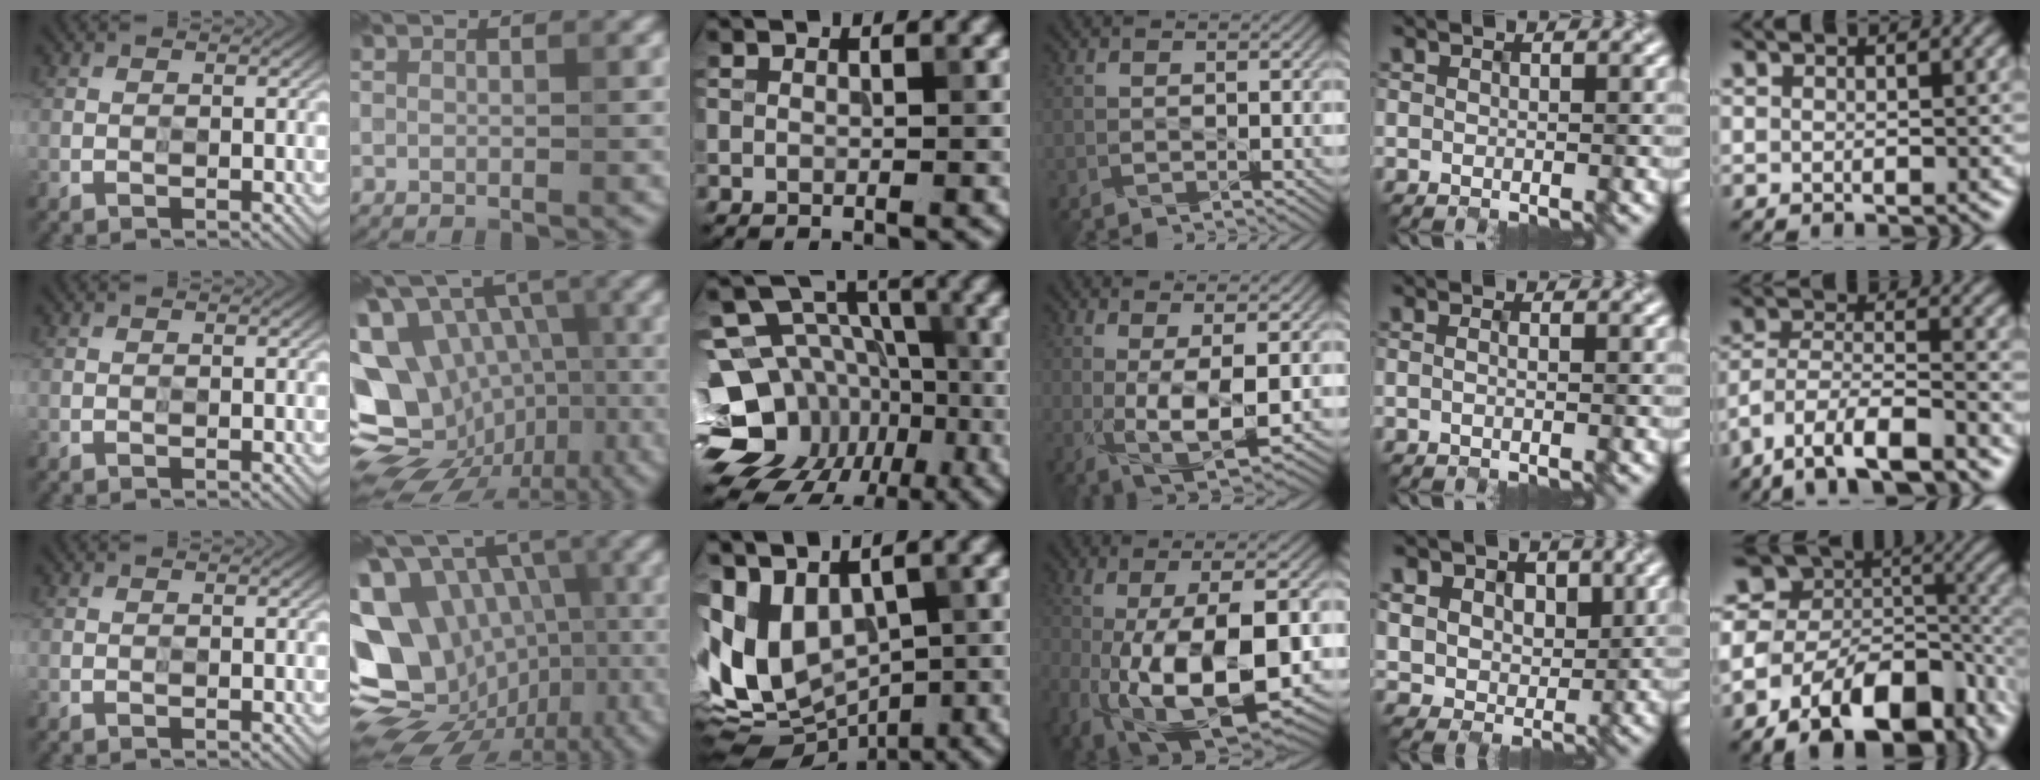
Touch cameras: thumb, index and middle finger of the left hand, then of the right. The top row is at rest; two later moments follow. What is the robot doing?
{"motion": "wipe", "object": "whiteboard"}